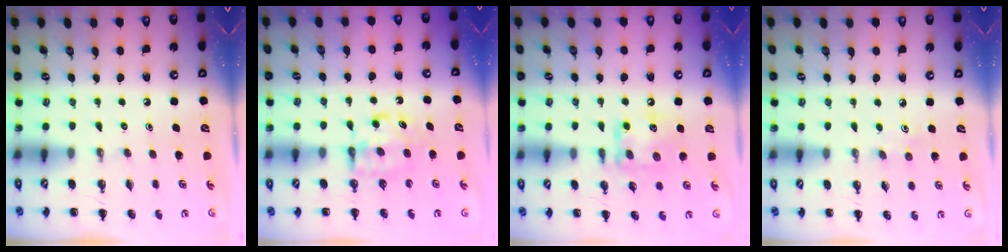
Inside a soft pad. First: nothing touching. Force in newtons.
{"total": 6.4, "press": 6.3, "slide": 0.6}
{"total": 13.4, "press": 13.3, "slide": 1.3}
{"total": 2.8, "press": 2.7, "slide": 0.8}